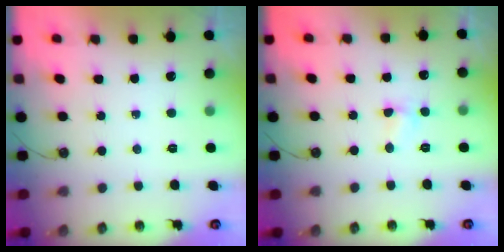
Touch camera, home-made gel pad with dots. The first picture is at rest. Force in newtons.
{"total": 4.4, "press": 4.3, "slide": 0.7}